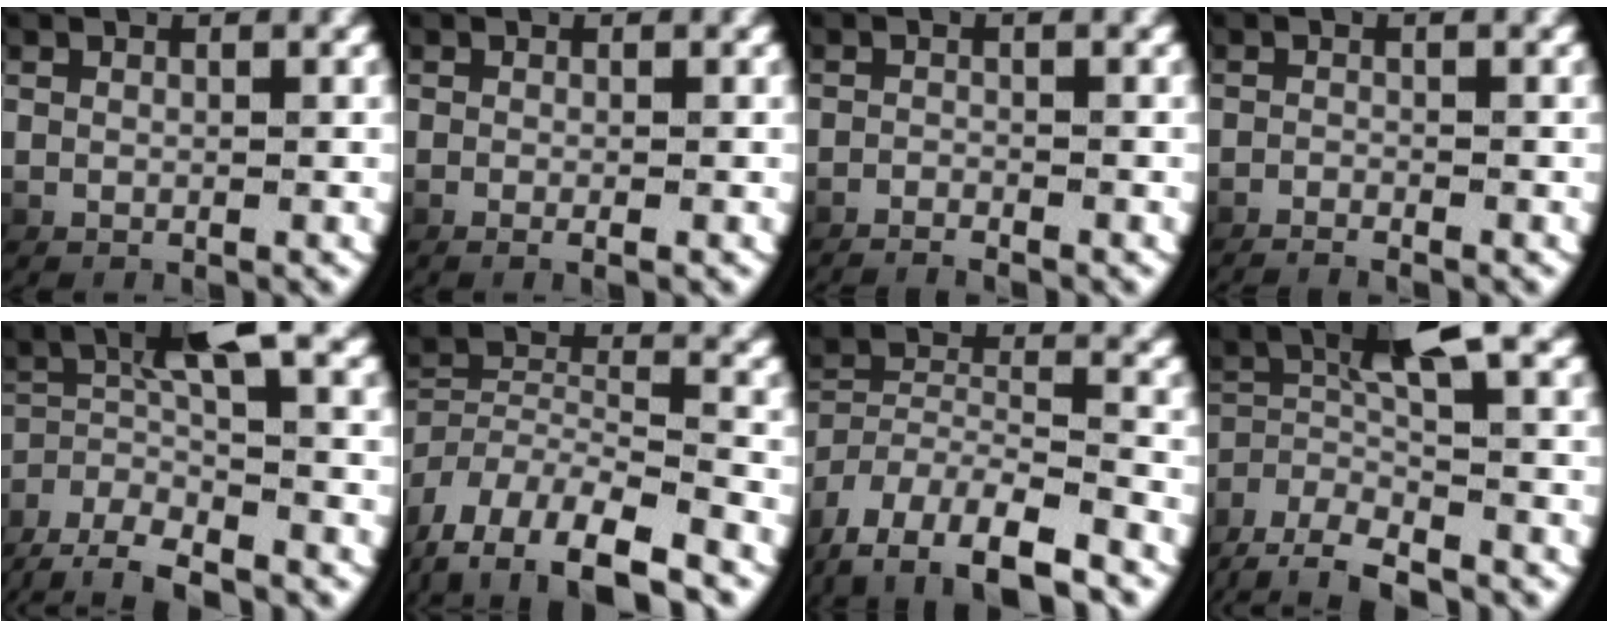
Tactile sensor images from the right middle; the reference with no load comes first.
{"total": 1.2, "force": [-0.8, 0.4, 0.8], "torque": [-0.021, 0.002, -0.015]}
{"total": 3.1, "force": [-3.0, 0.4, 0.6], "torque": [-0.015, 0.000, -0.052]}
{"total": 2.6, "force": [-2.6, 0.3, 0.5], "torque": [-0.013, 0.000, -0.044]}
{"total": 5.6, "force": [-0.6, 2.8, 4.8], "torque": [-0.108, -0.010, -0.002]}
{"total": 6.7, "force": [-2.5, 4.0, 4.8], "torque": [-0.100, -0.013, -0.036]}
{"total": 7.2, "force": [-2.6, 4.9, 4.5], "torque": [-0.098, -0.020, -0.041]}
{"total": 6.0, "force": [-0.3, 3.1, 5.2], "torque": [-0.116, -0.007, 0.003]}